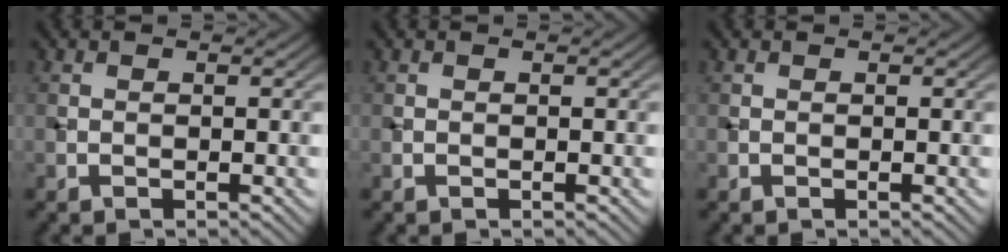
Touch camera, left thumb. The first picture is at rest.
{"total": 0.0}
{"total": 0.0}